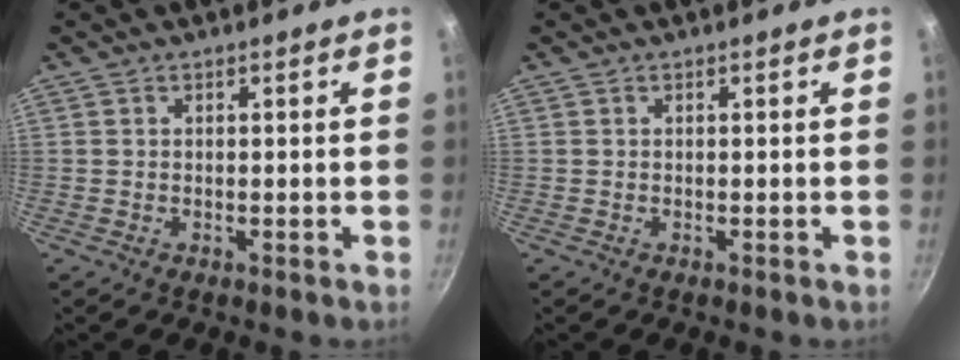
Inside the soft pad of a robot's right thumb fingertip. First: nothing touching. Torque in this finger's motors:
{"motor_torque": [-0.42, -0.48, 0.20, -0.07, -0.01]}